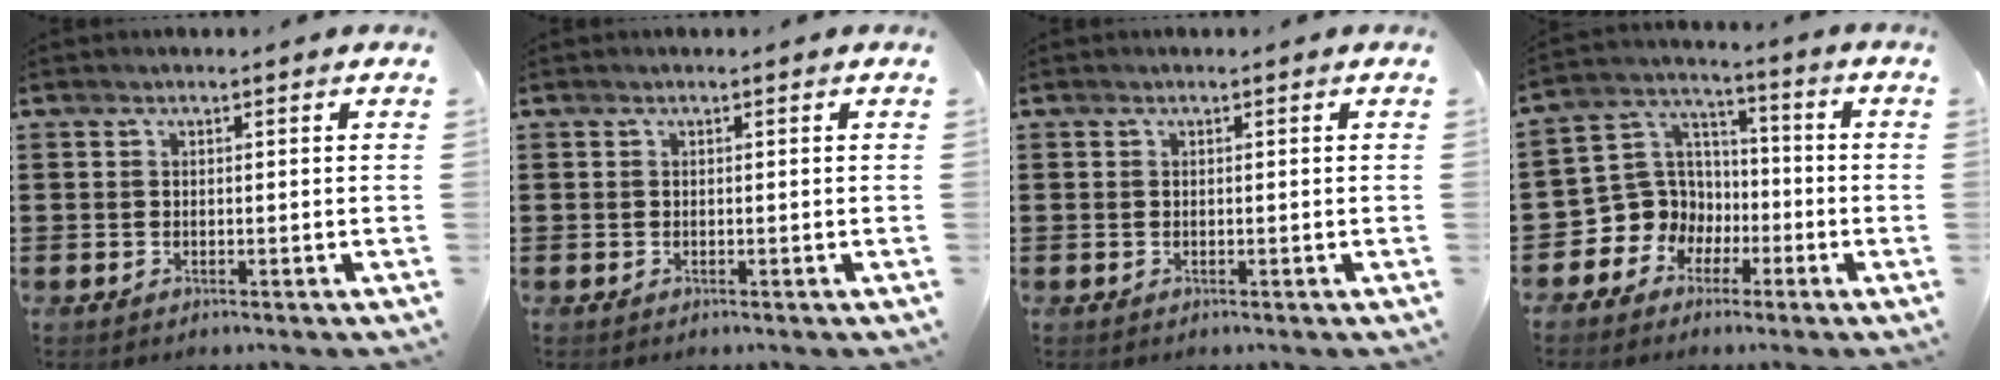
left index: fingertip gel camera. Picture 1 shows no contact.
{"total": 0.0}
{"total": 0.0}
{"total": 8.4, "force": [-2.5, 8.0, 1.1], "torque": [-0.079, -0.002, -0.049]}